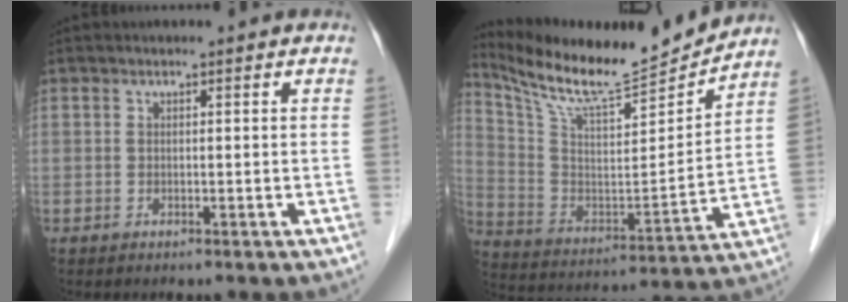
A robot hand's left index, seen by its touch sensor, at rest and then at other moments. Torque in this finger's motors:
{"motor_torque": [-0.04, -0.21, 0.03, 0.06]}